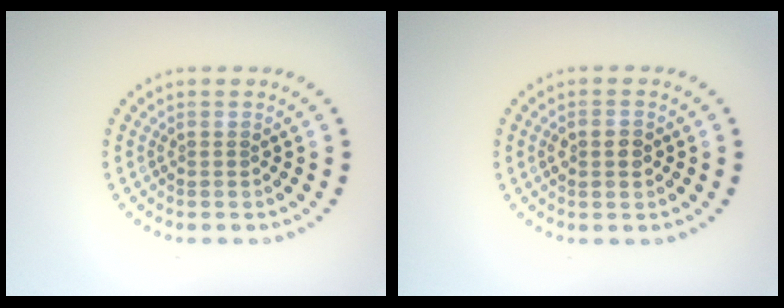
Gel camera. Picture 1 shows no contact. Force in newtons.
{"total": 1.8, "press": 1.8, "slide": 0.1}